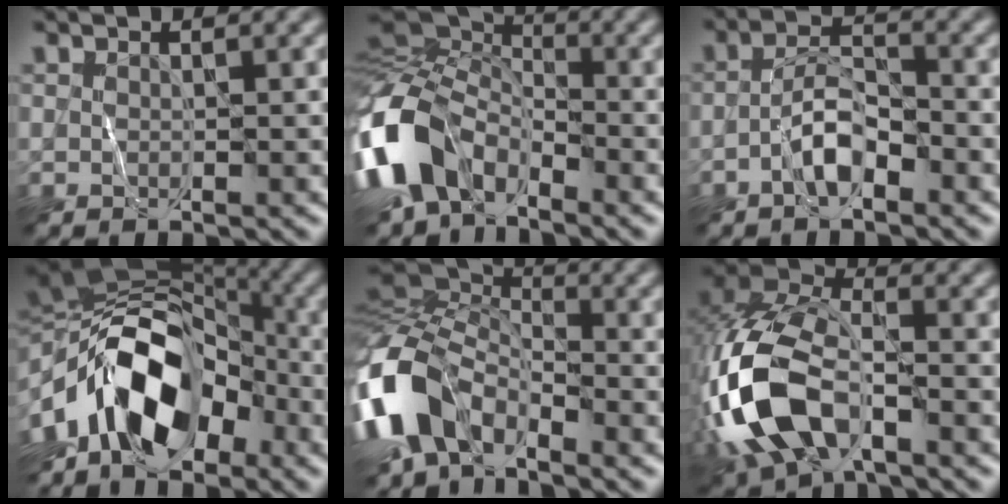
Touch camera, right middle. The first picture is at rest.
{"total": 12.0, "force": [-5.3, 7.7, 7.6], "torque": [-0.185, -0.022, -0.110]}
{"total": 3.3, "force": [-2.0, 1.1, 2.4], "torque": [-0.042, 0.012, -0.042]}
{"total": 11.9, "force": [-4.8, 6.9, 8.4], "torque": [-0.141, 0.016, -0.098]}
{"total": 10.6, "force": [-5.2, 6.5, 6.6], "torque": [-0.151, -0.015, -0.115]}
{"total": 12.6, "force": [-4.6, 6.9, 9.5], "torque": [-0.216, -0.003, -0.092]}